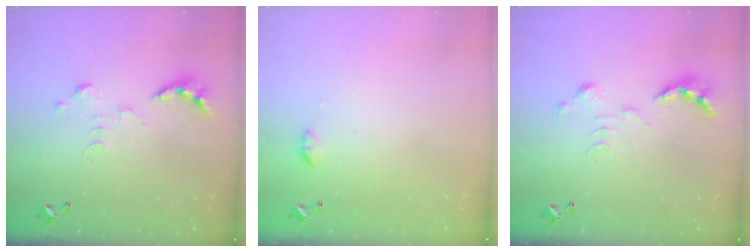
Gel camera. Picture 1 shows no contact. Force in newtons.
{"total": 4.1, "press": 4.1, "slide": 0.6}
{"total": 0.8, "press": 0.8, "slide": 0.3}